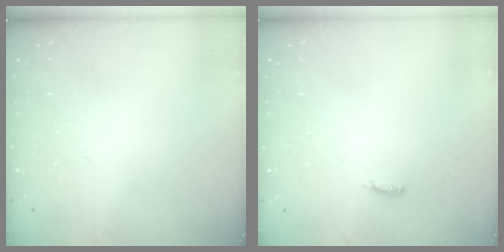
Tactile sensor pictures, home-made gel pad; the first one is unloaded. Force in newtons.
{"total": 2.9, "press": 2.8, "slide": 0.9}